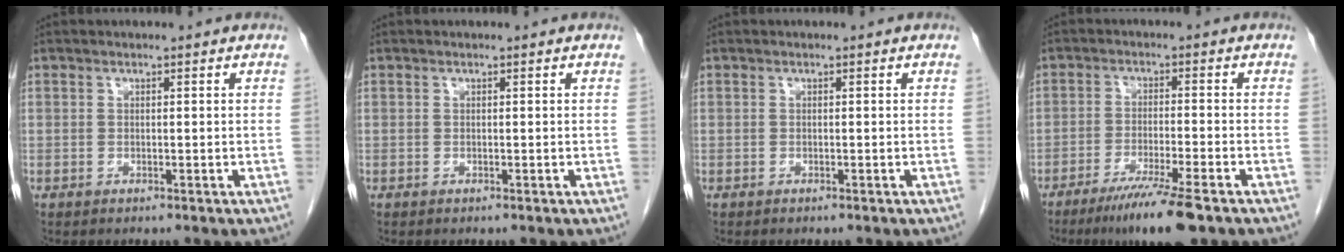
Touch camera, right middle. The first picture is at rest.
{"total": 0.0}
{"total": 0.0}
{"total": 8.9, "force": [-6.2, -0.2, 6.4], "torque": [-0.104, -0.023, -0.102]}